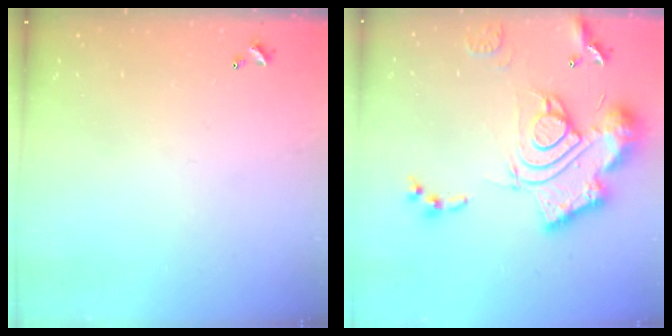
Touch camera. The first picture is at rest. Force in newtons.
{"total": 23.3, "press": 23.1, "slide": 2.3}